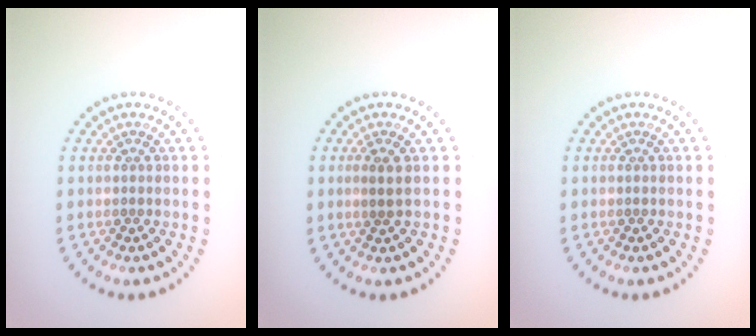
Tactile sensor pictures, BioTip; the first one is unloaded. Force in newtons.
{"total": 1.1, "press": 1.0, "slide": 0.5}
{"total": 0.0}